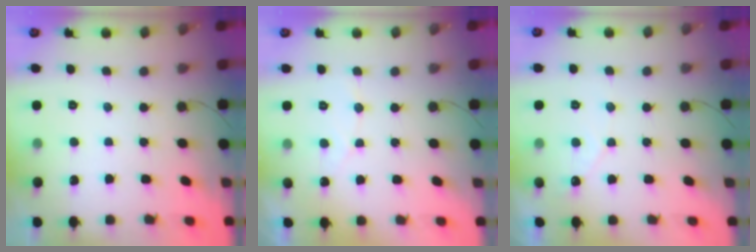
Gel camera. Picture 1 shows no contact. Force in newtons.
{"total": 3.9, "press": 3.9, "slide": 0.2}
{"total": 3.0, "press": 3.0, "slide": 0.1}